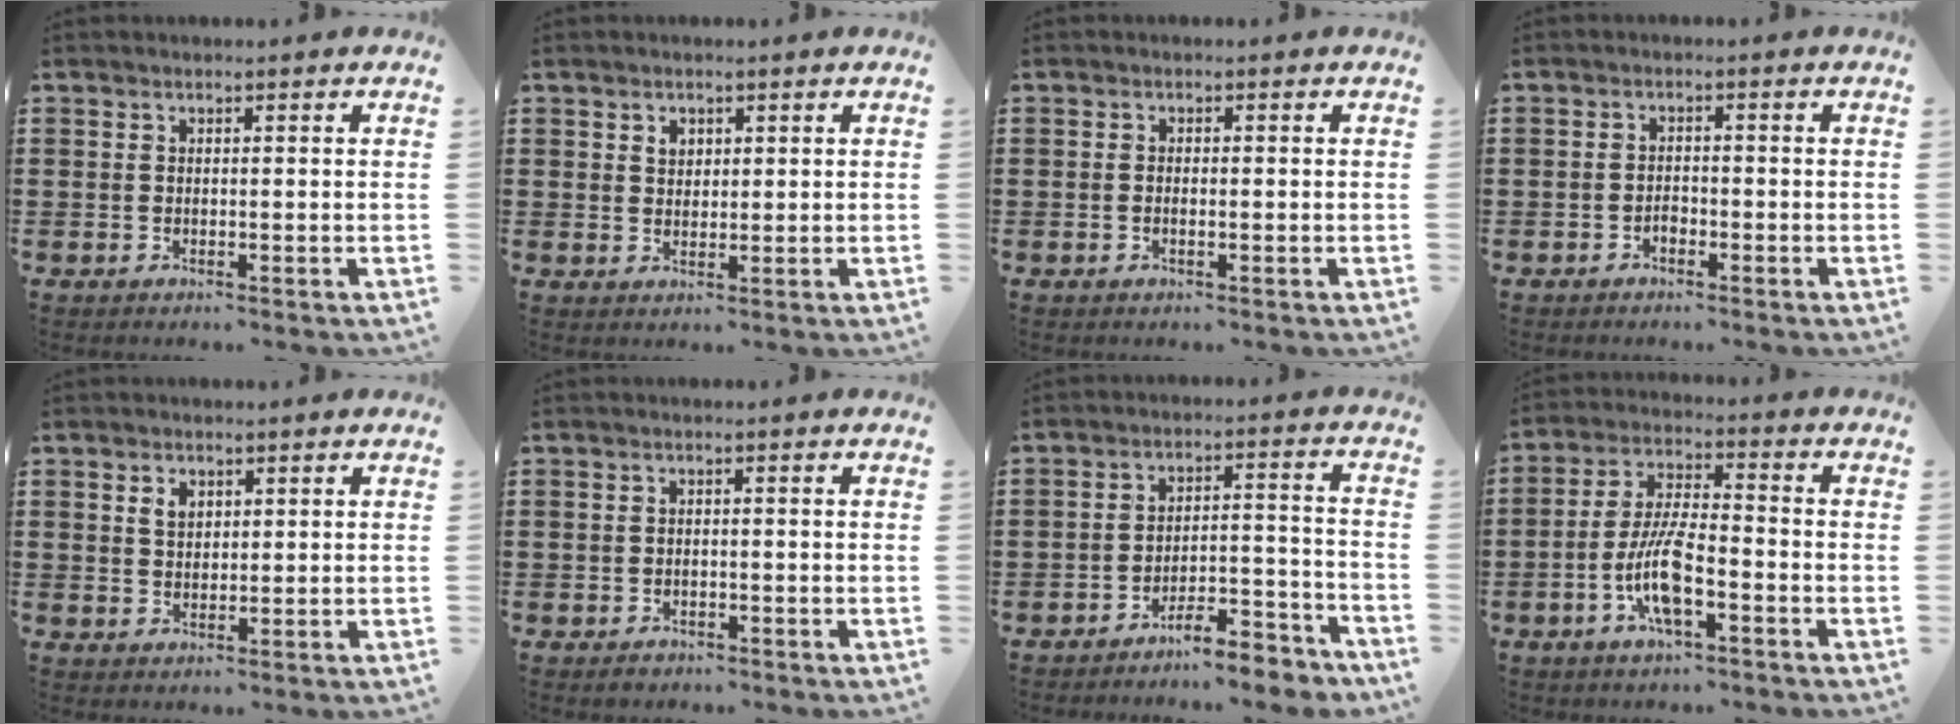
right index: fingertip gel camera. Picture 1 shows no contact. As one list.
[{"total": 1.8, "force": [1.0, 1.4, 0.7], "torque": [-0.017, 0.007, 0.018]}, {"total": 0.7, "force": [-0.2, 0.2, 0.7], "torque": [-0.013, -0.005, -0.002]}, {"total": 1.4, "force": [-1.0, 0.8, 0.5], "torque": [-0.013, -0.002, -0.020]}, {"total": 2.3, "force": [1.1, 1.6, 1.2], "torque": [-0.030, 0.007, 0.020]}, {"total": 1.0, "force": [-0.9, 0.4, 0.1], "torque": [-0.005, 0.001, -0.020]}, {"total": 6.3, "force": [-6.0, 0.5, 1.8], "torque": [-0.026, 0.009, -0.115]}, {"total": 9.0, "force": [-3.4, 2.6, 7.9], "torque": [-0.176, -0.008, -0.069]}]